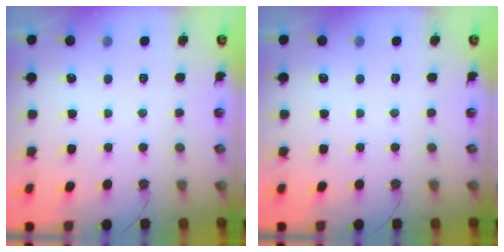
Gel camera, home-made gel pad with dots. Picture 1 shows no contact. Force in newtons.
{"total": 0.0}